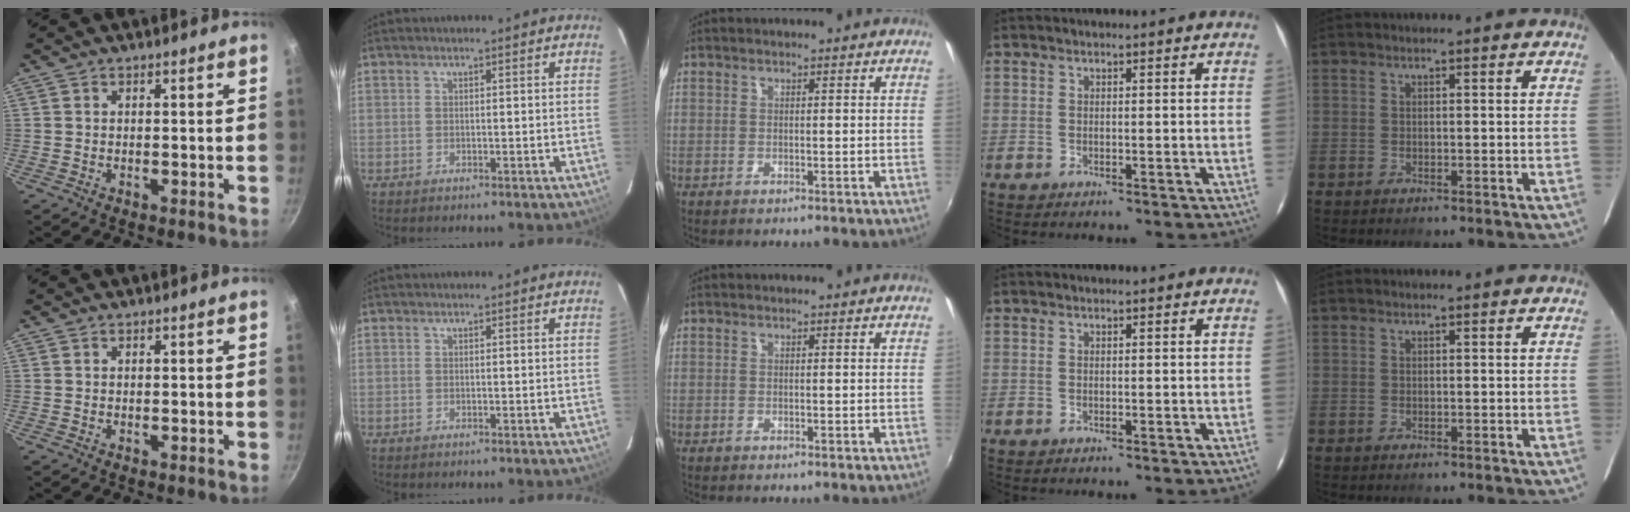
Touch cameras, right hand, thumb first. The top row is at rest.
{}